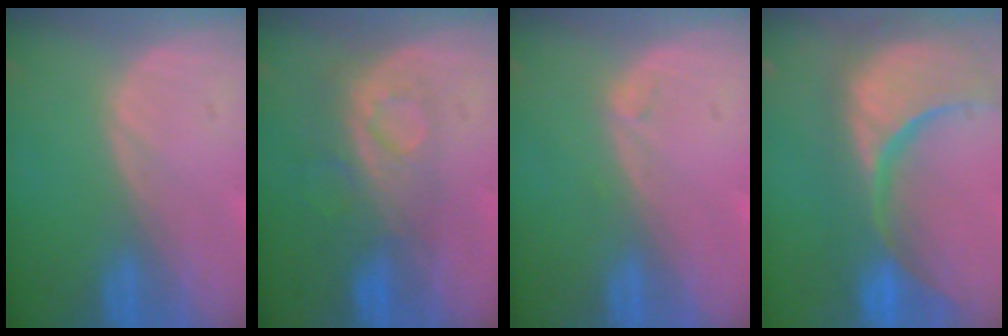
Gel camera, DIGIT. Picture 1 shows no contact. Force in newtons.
{"total": 8.3, "press": 7.1, "slide": 4.3}
{"total": 0.6, "press": 0.6, "slide": 0.2}
{"total": 15.4, "press": 12.1, "slide": 9.5}